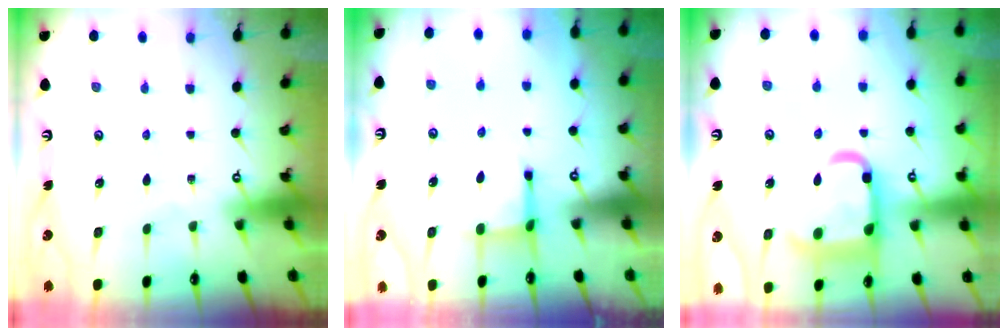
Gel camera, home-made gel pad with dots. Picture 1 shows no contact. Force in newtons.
{"total": 3.2, "press": 3.1, "slide": 1.0}
{"total": 15.1, "press": 15.1, "slide": 1.3}